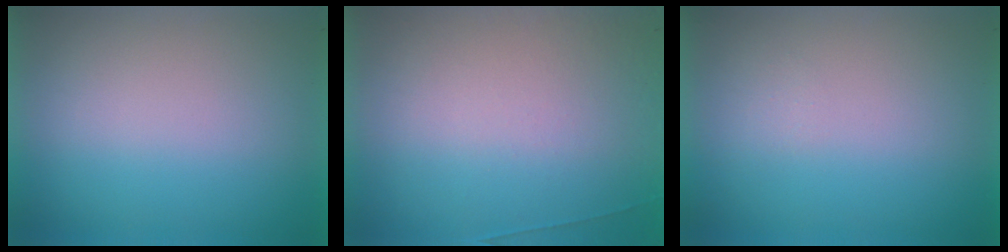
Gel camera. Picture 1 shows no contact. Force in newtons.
{"total": 6.8}
{"total": 1.3}